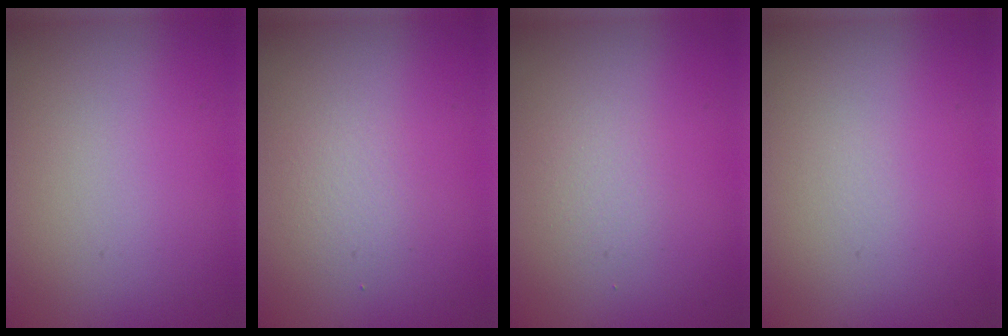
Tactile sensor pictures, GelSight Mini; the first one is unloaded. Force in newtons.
{"total": 1.3, "press": 1.3, "slide": 0.1}
{"total": 1.3, "press": 1.3, "slide": 0.1}
{"total": 0.0}